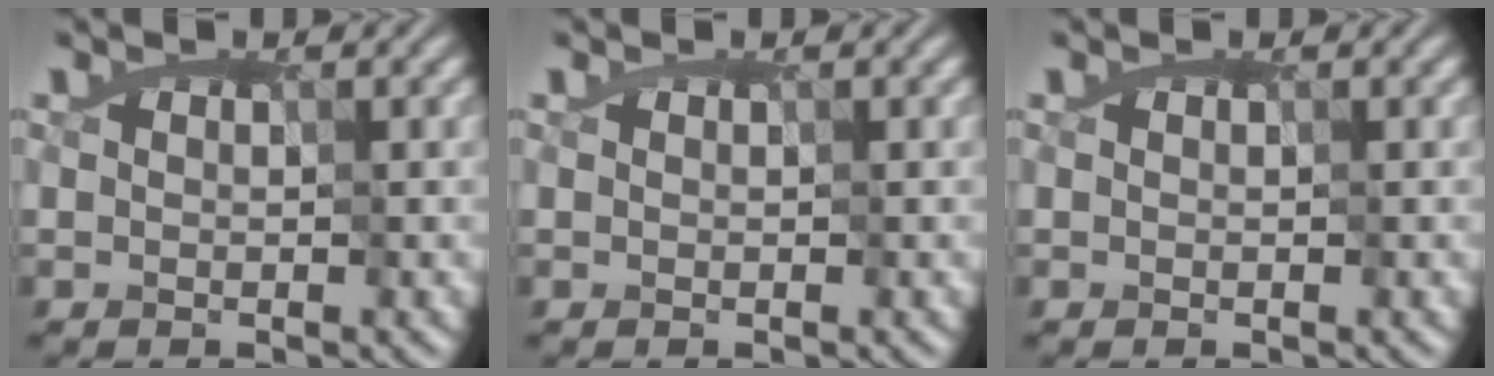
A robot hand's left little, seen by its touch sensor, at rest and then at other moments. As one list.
[{"total": 0.0}, {"total": 0.0}]